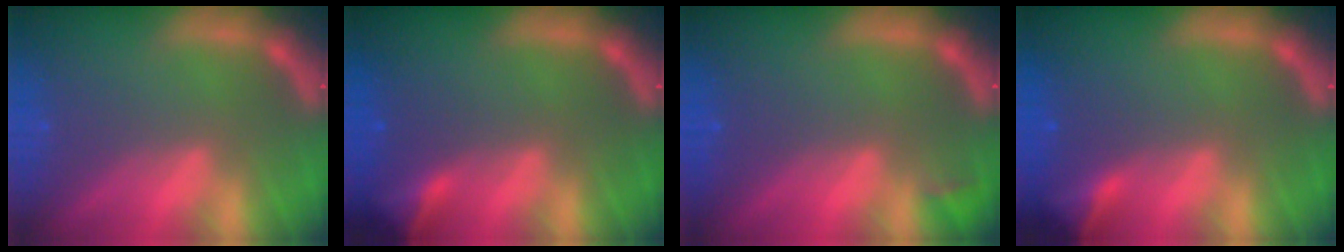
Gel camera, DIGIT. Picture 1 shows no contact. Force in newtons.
{"total": 2.9}
{"total": 0.9}
{"total": 2.9}